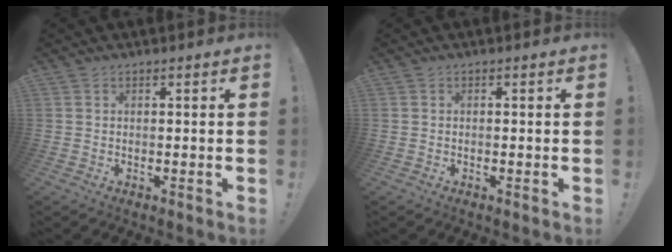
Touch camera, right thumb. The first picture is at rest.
{"total": 0.0}